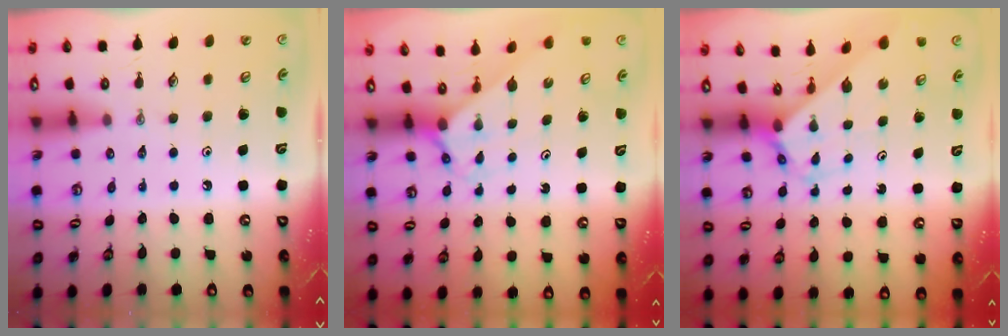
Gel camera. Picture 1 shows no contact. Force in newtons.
{"total": 1.9, "press": 1.9, "slide": 0.2}
{"total": 2.6, "press": 2.6, "slide": 0.2}